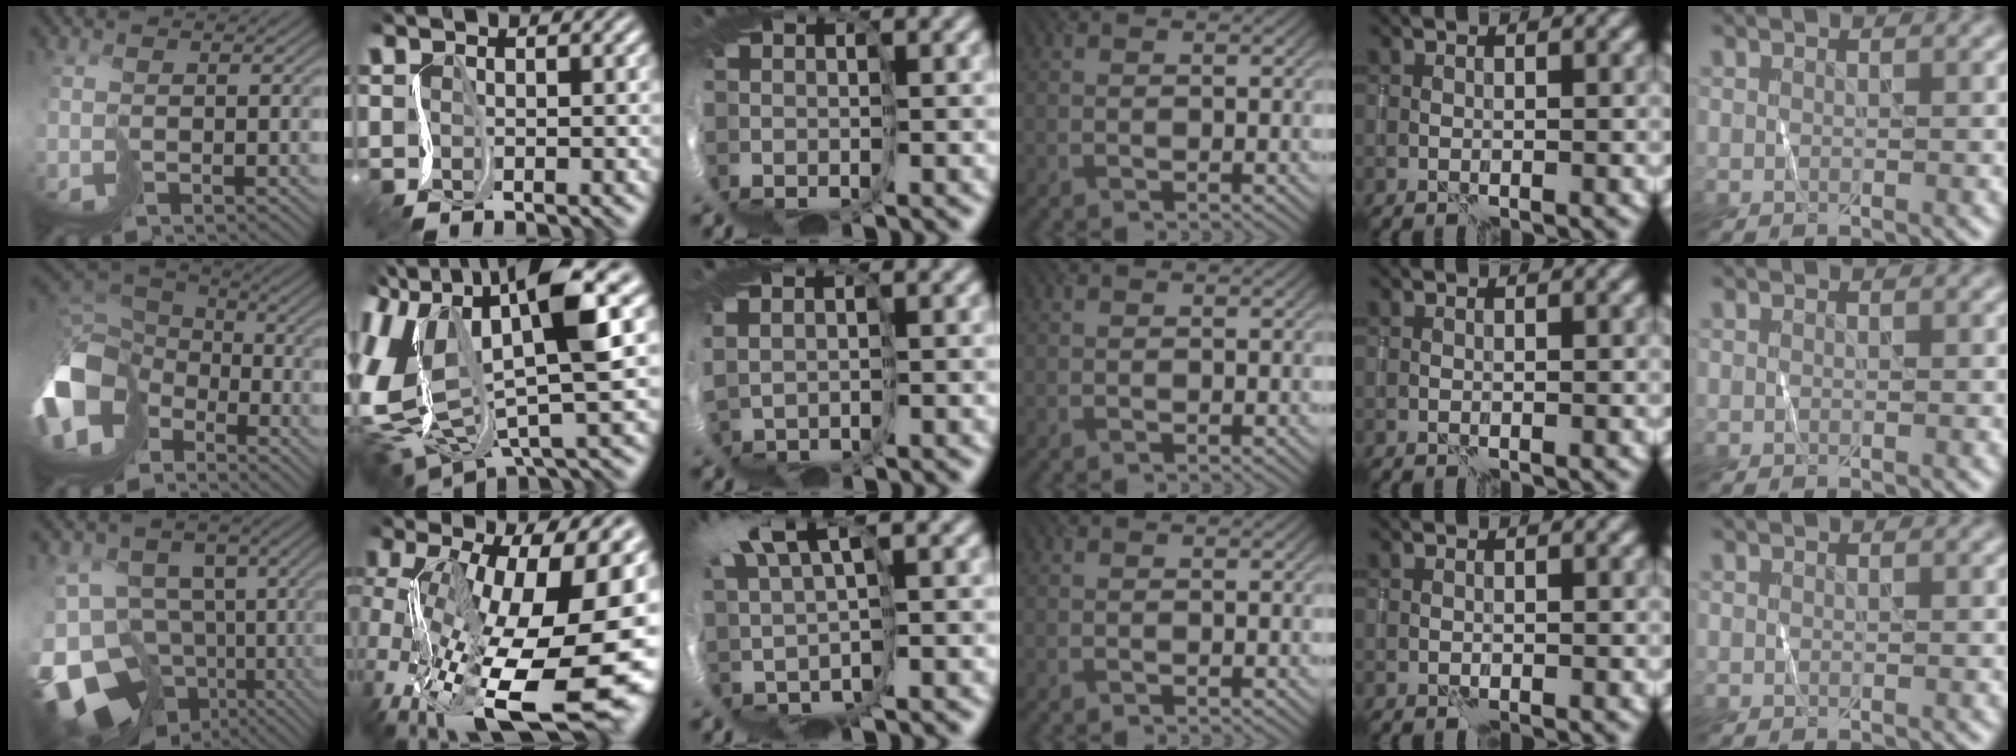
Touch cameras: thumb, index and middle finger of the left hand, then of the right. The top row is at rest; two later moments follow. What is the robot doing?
{"motion": "cut", "object": "tissue"}